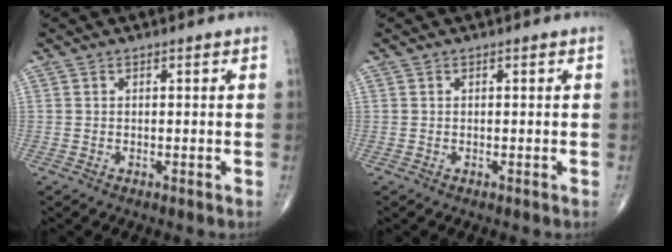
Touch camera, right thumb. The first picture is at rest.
{"total": 0.0}